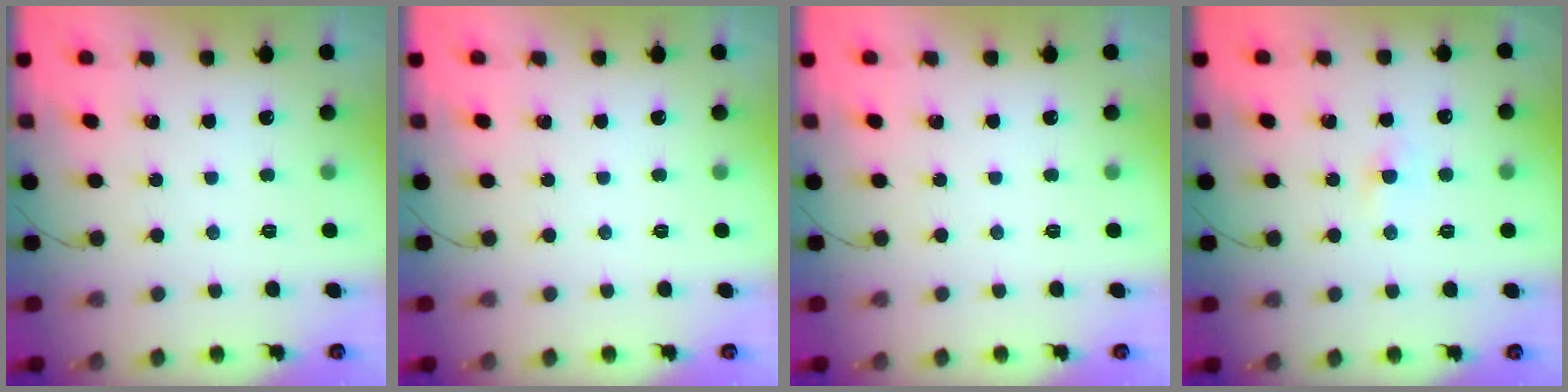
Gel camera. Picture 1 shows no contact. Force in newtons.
{"total": 0.0}
{"total": 0.0}
{"total": 2.2, "press": 2.1, "slide": 0.8}